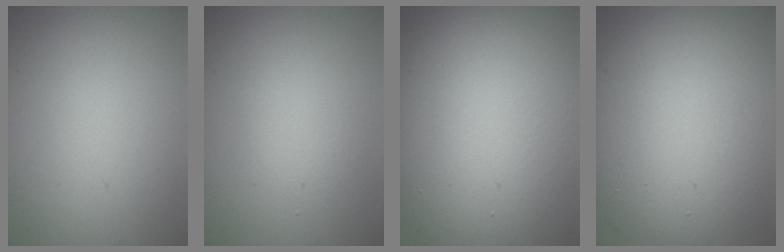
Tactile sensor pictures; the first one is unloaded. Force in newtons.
{"total": 1.9, "press": 1.9, "slide": 0.1}
{"total": 14.5, "press": 14.5, "slide": 0.7}
{"total": 11.4, "press": 11.4, "slide": 0.8}